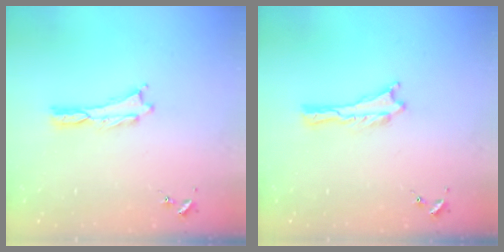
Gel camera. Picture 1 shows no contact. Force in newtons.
{"total": 0.0}